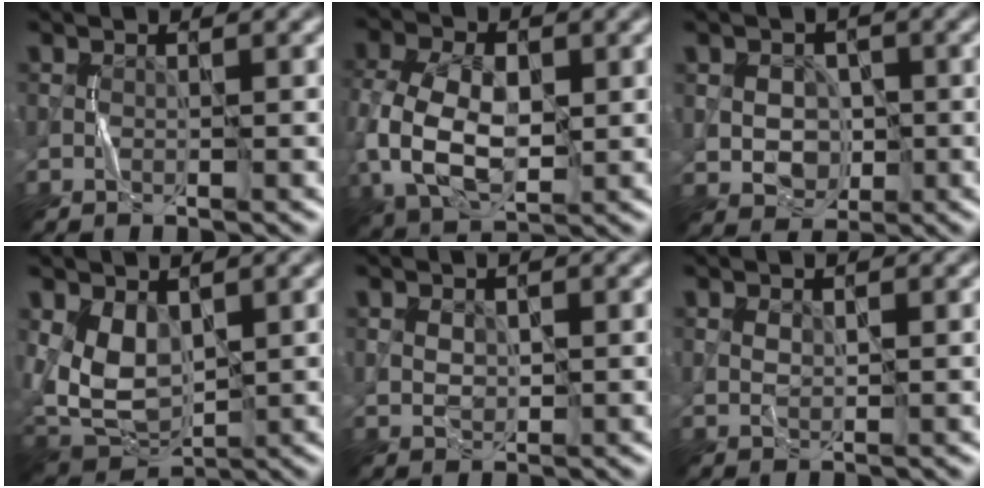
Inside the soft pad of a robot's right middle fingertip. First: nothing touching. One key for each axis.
{"total": 8.8, "fx": -0.7, "fy": 5.8, "fz": 6.6, "tx": -0.154, "ty": -0.006, "tz": -0.013}
{"total": 3.5, "fx": -0.2, "fy": 2.9, "fz": 2.0, "tx": -0.029, "ty": -0.002, "tz": -0.002}
{"total": 6.3, "fx": 1.3, "fy": 4.2, "fz": 4.5, "tx": -0.099, "ty": -0.014, "tz": 0.028}
{"total": 1.7, "fx": 0.4, "fy": 1.3, "fz": 1.1, "tx": -0.020, "ty": -0.002, "tz": 0.012}
{"total": 1.3, "fx": 0.5, "fy": 0.8, "fz": 0.9, "tx": -0.020, "ty": -0.002, "tz": 0.013}